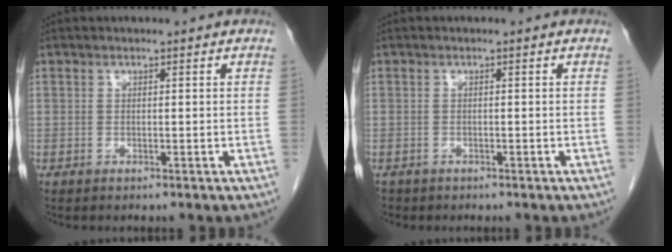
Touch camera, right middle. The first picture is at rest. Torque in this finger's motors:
{"motor_torque": [0.29, -0.37, 0.24, 0.02]}